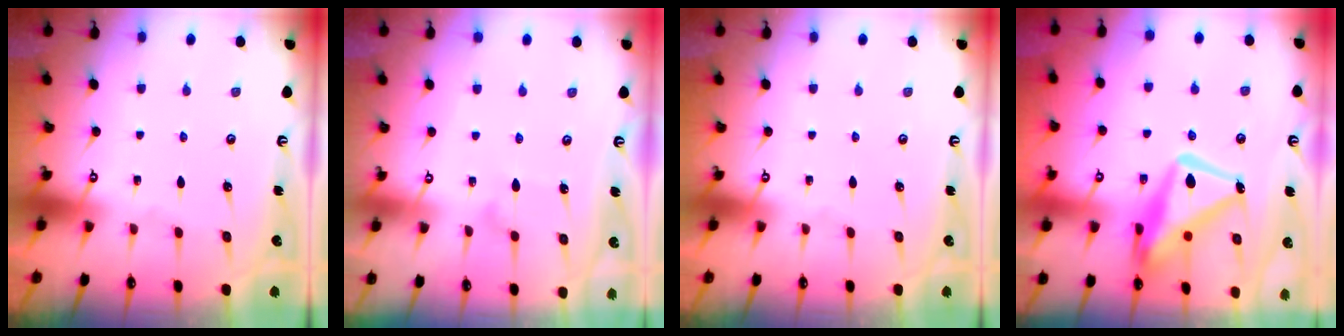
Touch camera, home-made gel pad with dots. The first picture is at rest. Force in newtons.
{"total": 8.0, "press": 8.0, "slide": 0.4}
{"total": 0.0}
{"total": 17.5, "press": 17.4, "slide": 1.6}